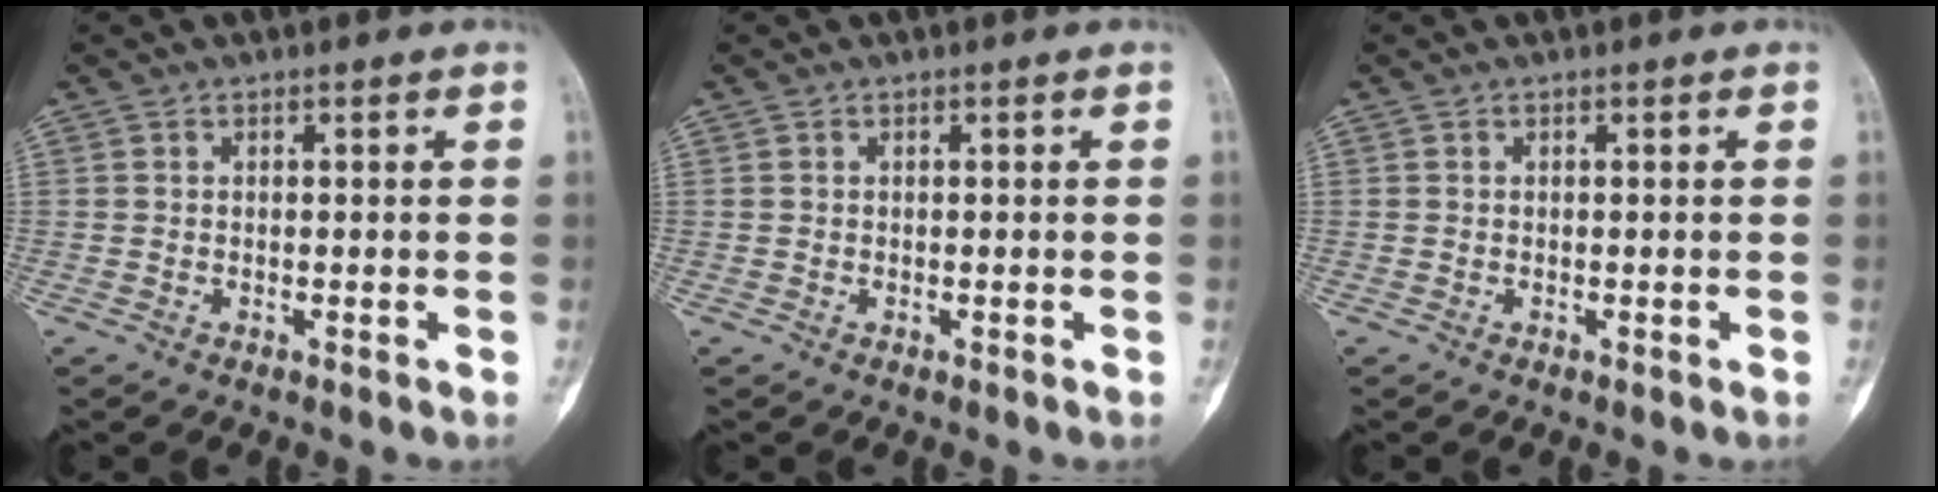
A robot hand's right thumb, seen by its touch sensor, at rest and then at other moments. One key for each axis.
{"total": 0.0}
{"total": 0.0}